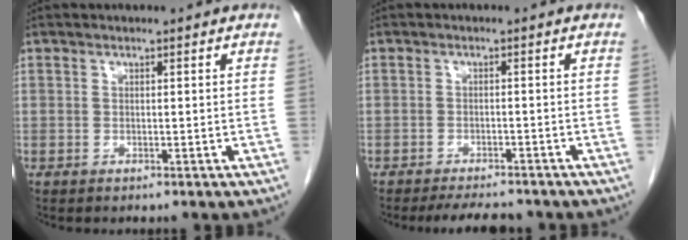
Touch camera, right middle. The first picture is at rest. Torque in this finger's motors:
{"motor_torque": [0.07, -0.06, 0.00, 0.01]}